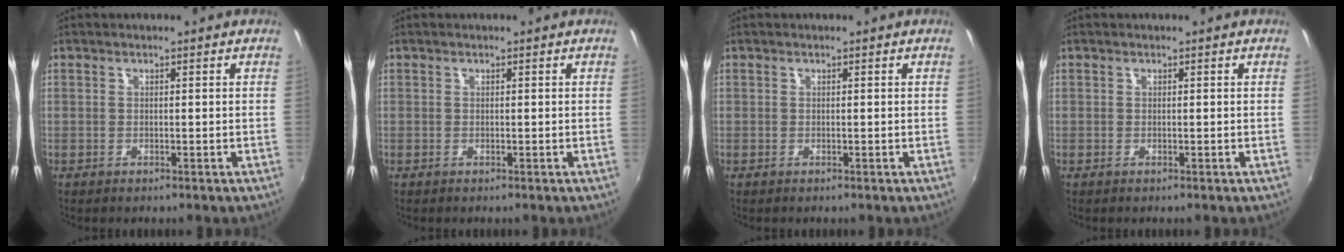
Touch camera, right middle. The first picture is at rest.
{"total": 0.0}
{"total": 0.0}
{"total": 0.0}